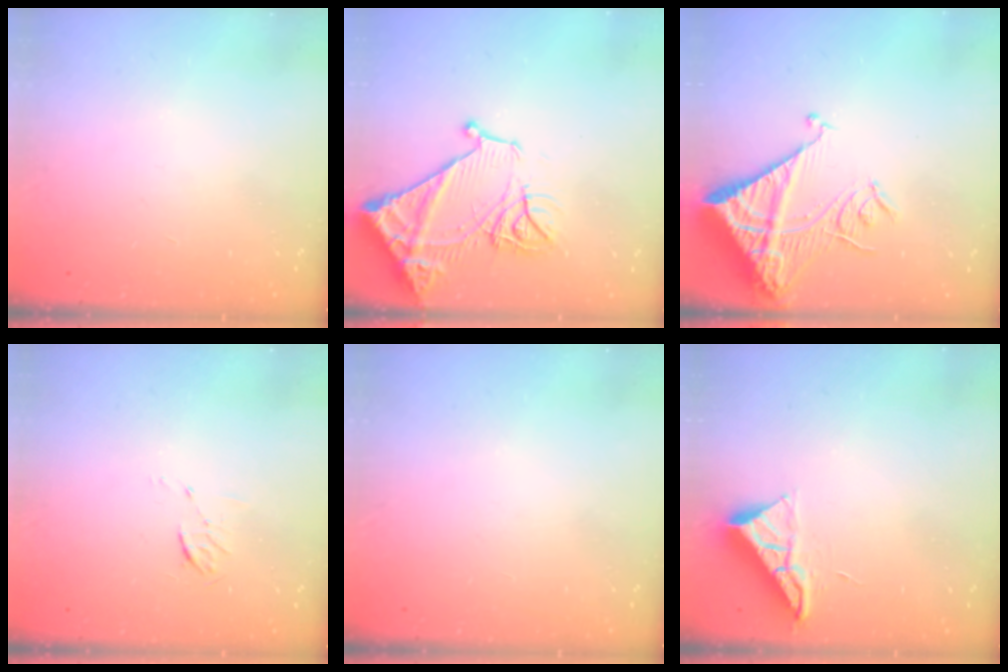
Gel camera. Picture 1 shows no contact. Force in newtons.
{"total": 15.8, "press": 15.7, "slide": 1.5}
{"total": 15.6, "press": 15.4, "slide": 1.8}
{"total": 4.0, "press": 3.7, "slide": 1.4}
{"total": 0.0}
{"total": 7.1, "press": 7.1, "slide": 0.4}